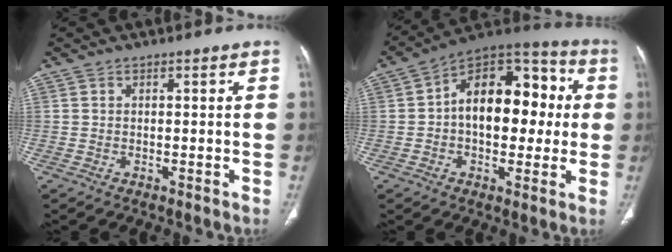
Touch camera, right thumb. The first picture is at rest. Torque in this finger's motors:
{"motor_torque": [-0.08, 0.78, 0.54, 0.71, 0.36]}